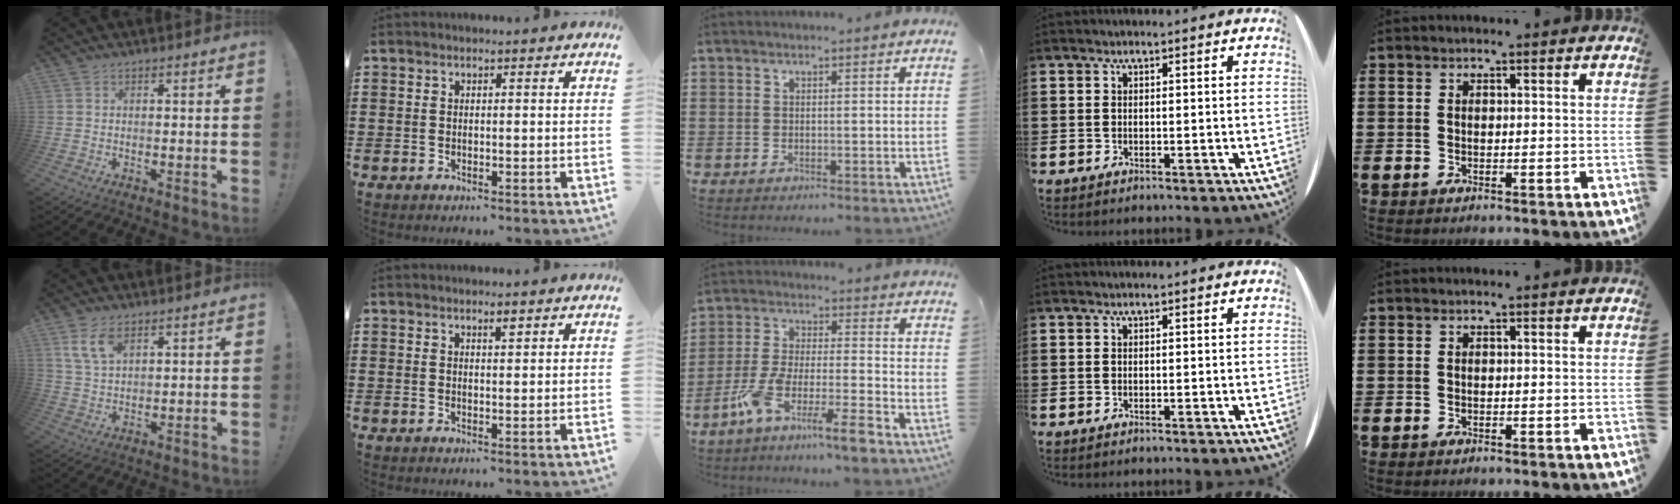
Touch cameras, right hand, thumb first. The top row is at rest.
{"thumb": {"total": 6.7, "force": [3.9, 3.0, 4.5], "torque": [-0.085, -0.011, 0.074]}, "index": {"total": 1.3, "force": [1.0, 0.3, 0.9], "torque": [-0.010, -0.002, 0.014]}, "middle": {"total": 9.0, "force": [-7.0, 0.0, 5.7], "torque": [-0.132, -0.013, -0.141]}}